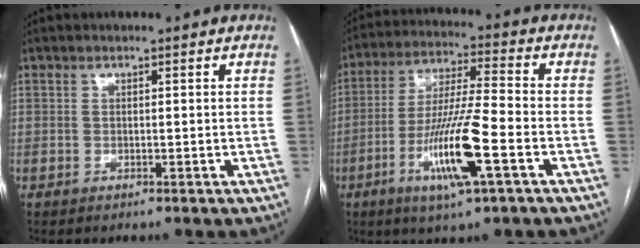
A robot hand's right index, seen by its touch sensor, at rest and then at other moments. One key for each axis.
{"total": 13.4, "fx": -5.1, "fy": 0.5, "fz": 12.4, "tx": -0.244, "ty": -0.014, "tz": -0.094}